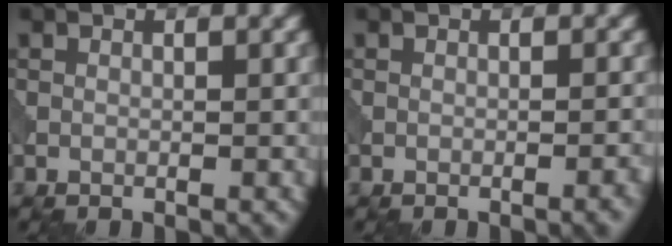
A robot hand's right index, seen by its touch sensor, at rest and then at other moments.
{"total": 1.4, "force": [-0.6, 0.3, 1.2], "torque": [-0.010, 0.004, -0.011]}